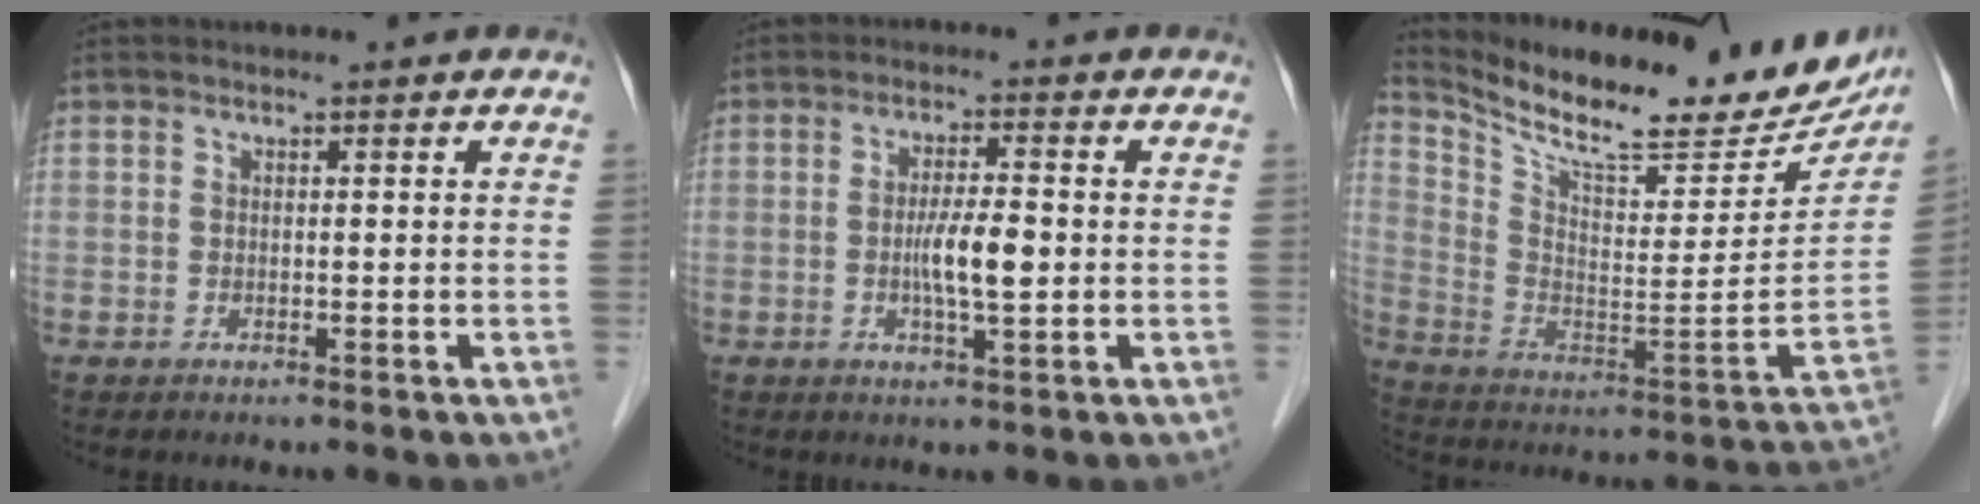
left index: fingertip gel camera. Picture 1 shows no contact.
{"total": 5.2, "force": [-0.6, 0.8, 5.1], "torque": [-0.097, -0.003, -0.011]}
{"total": 25.6, "force": [21.8, 6.4, 11.8], "torque": [-0.200, -0.043, 0.316]}